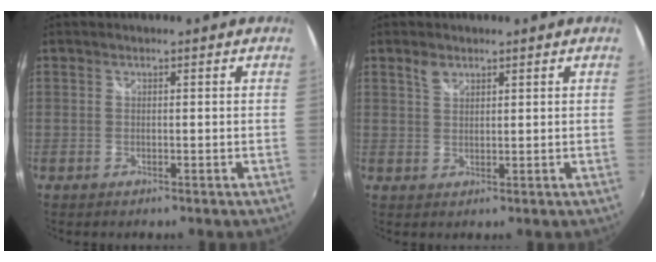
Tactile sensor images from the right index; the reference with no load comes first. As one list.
[{"total": 2.3, "force": [1.6, 1.3, 1.1], "torque": [-0.018, 0.003, 0.030]}]